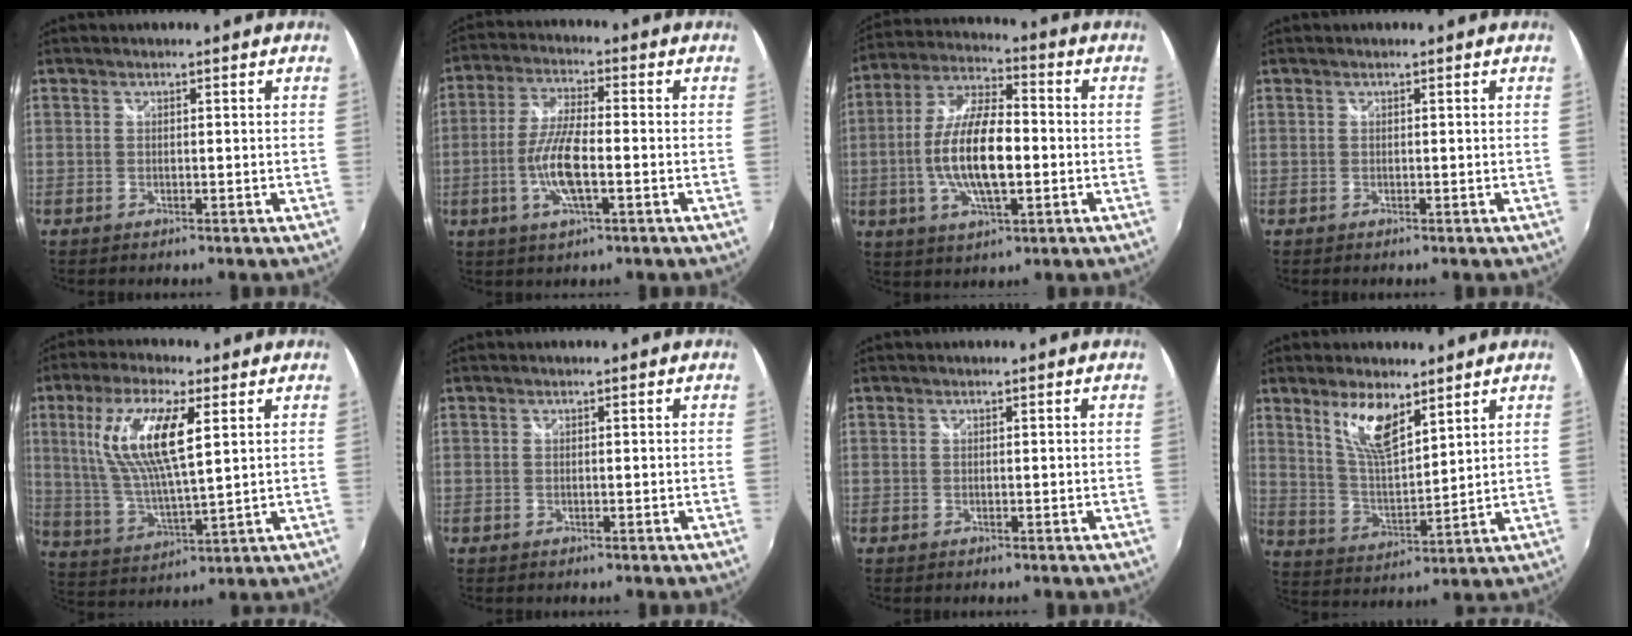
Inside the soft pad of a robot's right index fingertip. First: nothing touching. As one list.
[{"total": 9.4, "force": [-2.6, 2.4, 8.7], "torque": [-0.181, -0.003, -0.052]}, {"total": 14.3, "force": [-2.2, 5.1, 13.1], "torque": [-0.265, 0.003, -0.042]}, {"total": 0.0}, {"total": 14.7, "force": [4.9, 4.0, 13.2], "torque": [-0.257, 0.002, 0.102]}, {"total": 0.0}, {"total": 0.0}, {"total": 9.7, "force": [6.2, 3.1, 6.7], "torque": [-0.126, -0.001, 0.125]}]